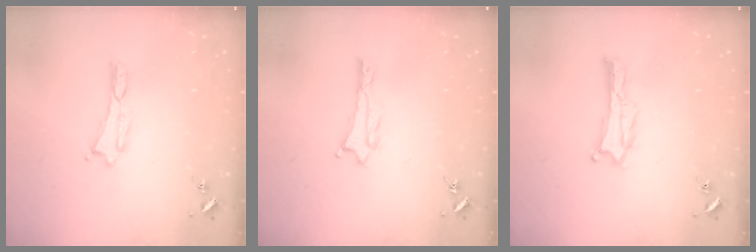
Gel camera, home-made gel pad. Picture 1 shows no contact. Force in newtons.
{"total": 1.0, "press": 1.0, "slide": 0.2}
{"total": 0.0}